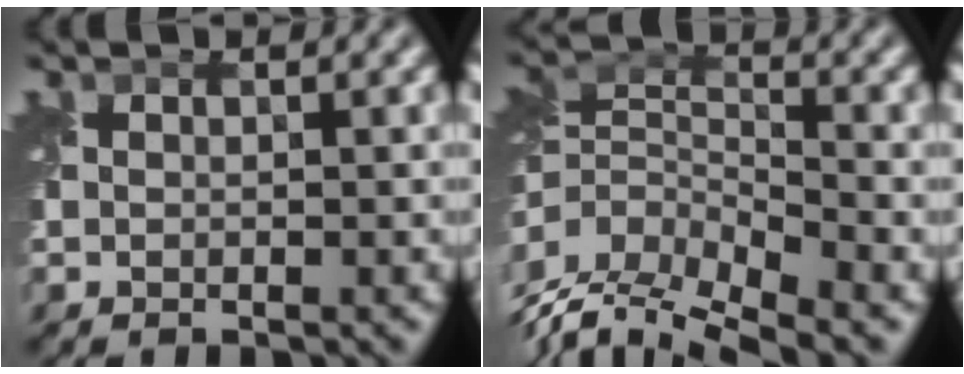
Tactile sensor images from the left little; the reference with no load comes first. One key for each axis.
{"total": 7.8, "fx": -4.5, "fy": 3.5, "fz": 5.3, "tx": -0.105, "ty": -0.008, "tz": -0.090}